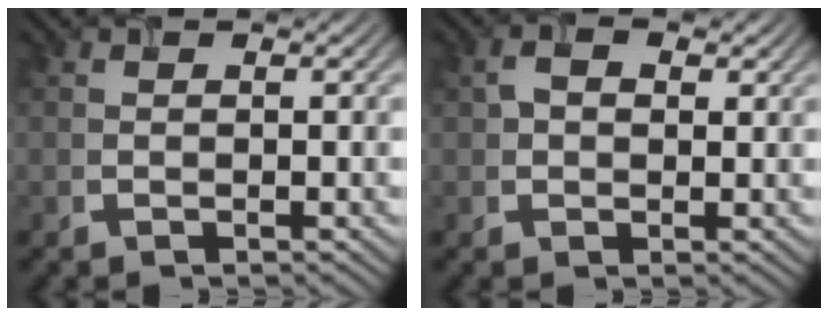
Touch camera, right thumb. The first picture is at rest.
{"total": 3.1, "force": [1.1, 2.0, 2.1], "torque": [-0.043, 0.003, 0.018]}